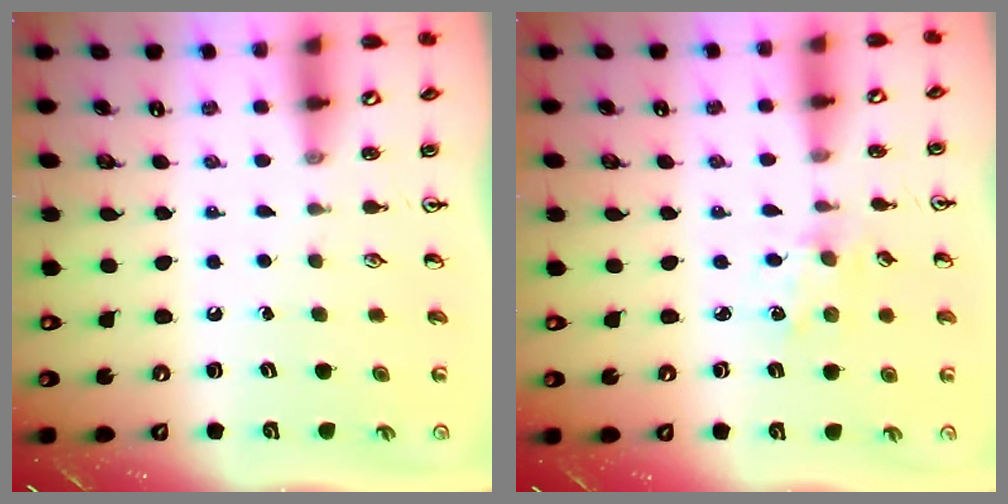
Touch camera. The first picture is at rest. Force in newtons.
{"total": 1.9, "press": 1.8, "slide": 0.3}